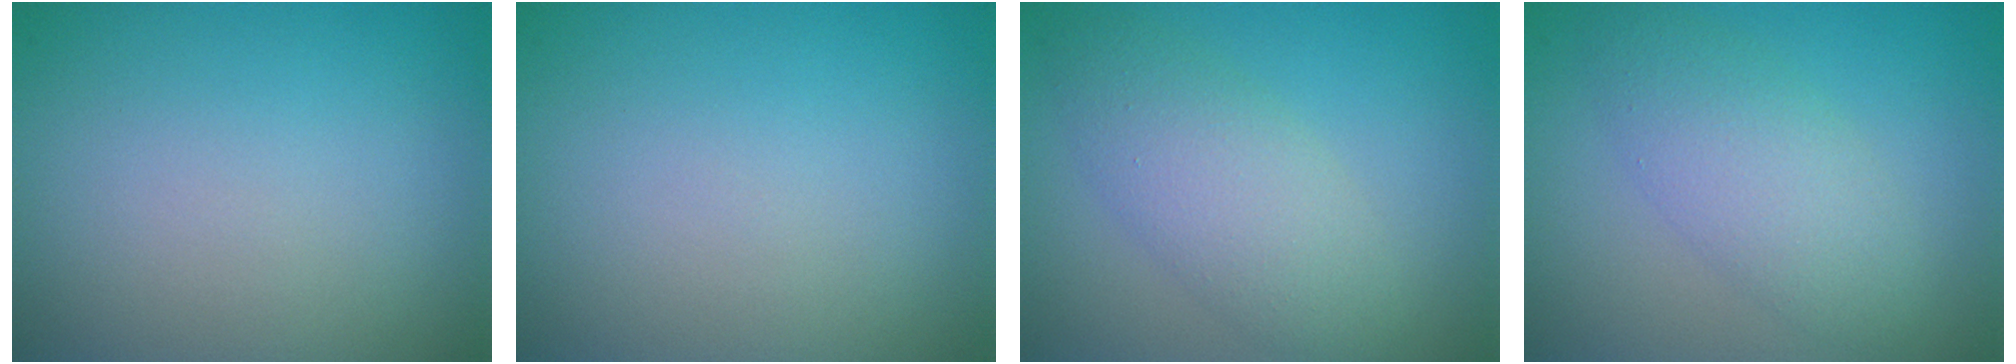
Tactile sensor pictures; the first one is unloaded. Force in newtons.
{"total": 0.0}
{"total": 4.0, "press": 4.0, "slide": 0.2}
{"total": 3.8, "press": 3.8, "slide": 0.1}